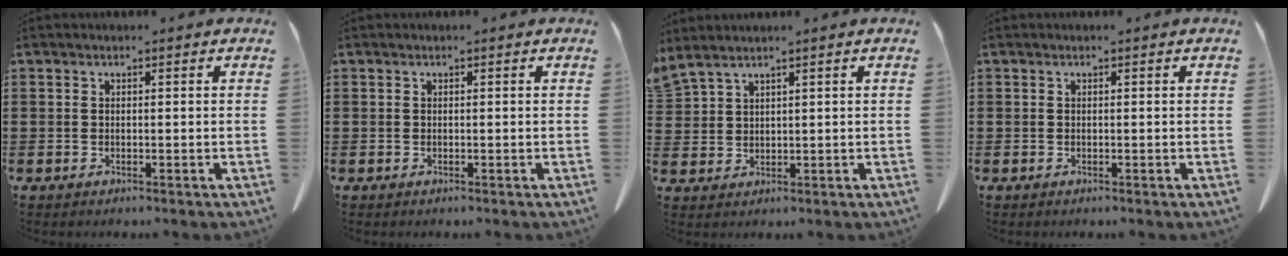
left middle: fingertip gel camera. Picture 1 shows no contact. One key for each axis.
{"total": 0.0}
{"total": 1.9, "fx": 1.8, "fy": 0.0, "fz": 0.6, "tx": -0.017, "ty": -0.001, "tz": 0.035}
{"total": 0.0}